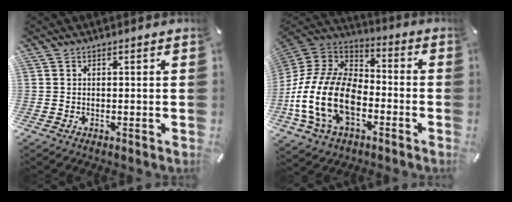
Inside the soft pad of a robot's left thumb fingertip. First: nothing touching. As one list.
[{"total": 20.6, "force": [-7.5, 13.5, 13.7], "torque": [-0.297, 0.034, -0.130]}]